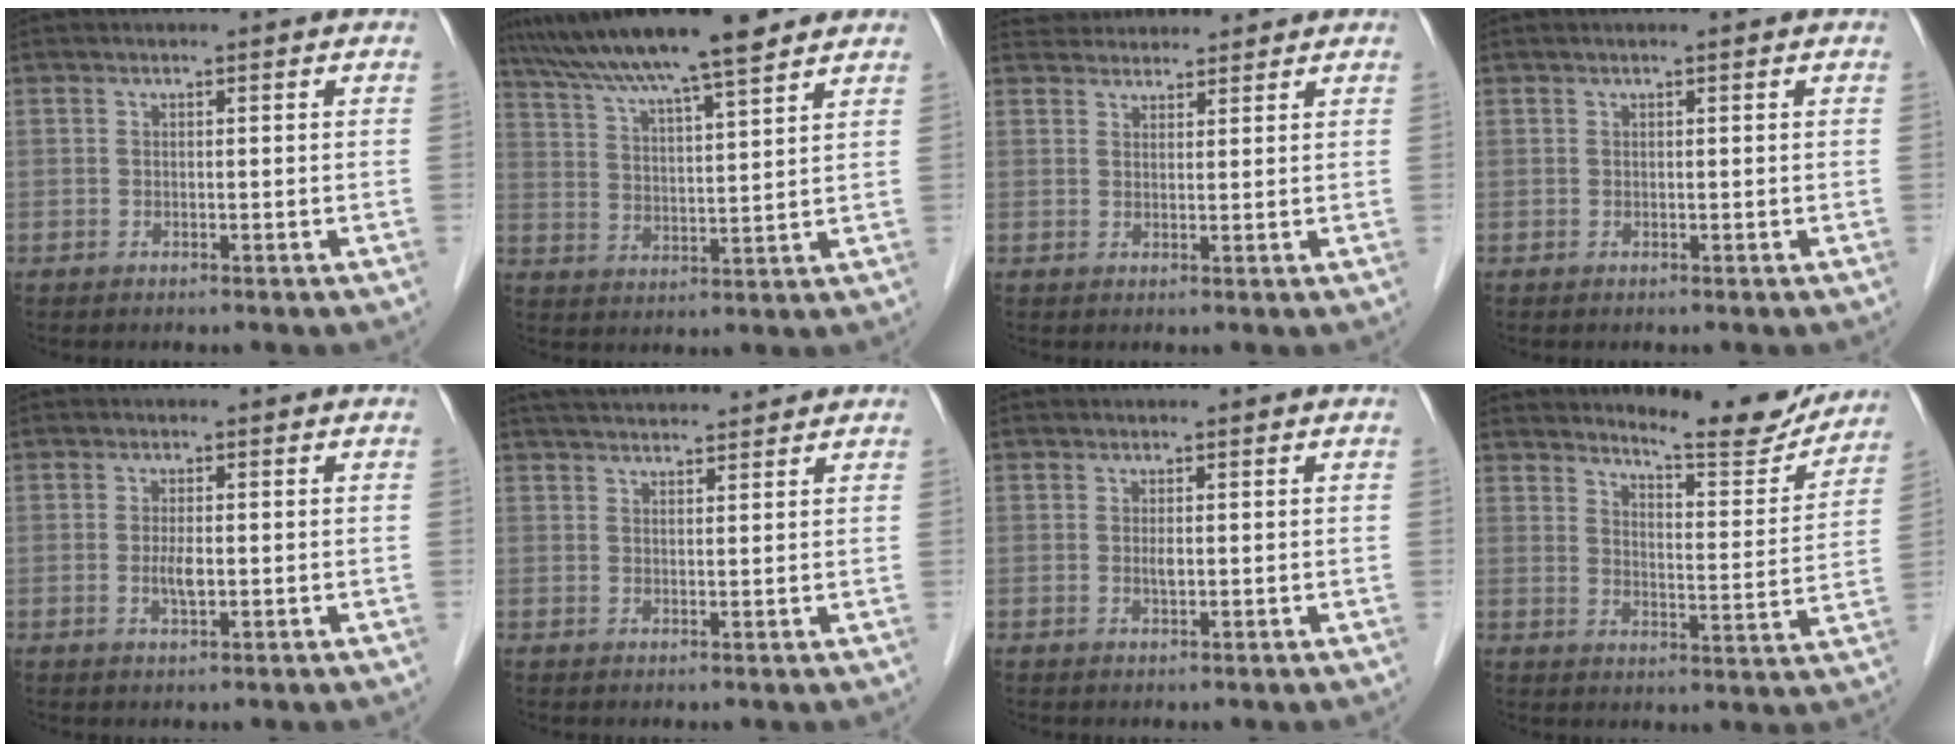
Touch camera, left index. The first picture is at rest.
{"total": 14.0, "force": [11.6, 0.5, 7.7], "torque": [-0.133, 0.021, 0.189]}
{"total": 6.2, "force": [5.9, 1.6, 0.7], "torque": [-0.007, 0.034, 0.084]}
{"total": 0.0}
{"total": 2.2, "force": [-0.3, 0.6, 2.0], "torque": [-0.043, -0.001, -0.006]}
{"total": 9.4, "force": [8.8, 1.0, 3.1], "torque": [-0.053, 0.029, 0.130]}
{"total": 0.8, "force": [0.0, 0.3, 0.7], "torque": [-0.017, -0.002, 0.001]}
{"total": 11.8, "force": [11.3, 1.4, 3.0], "torque": [-0.040, -0.030, 0.147]}